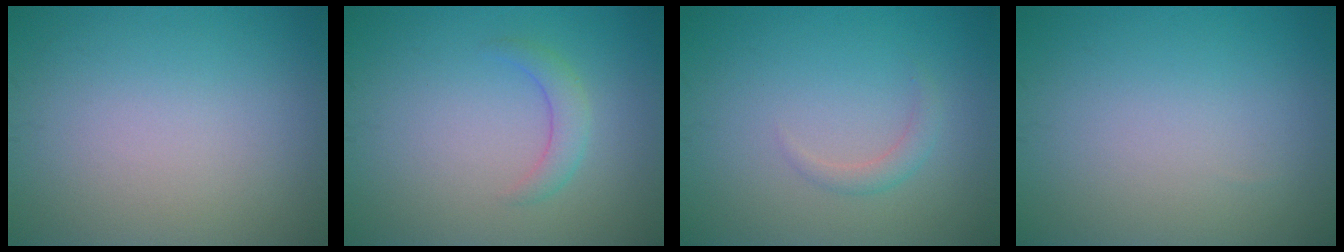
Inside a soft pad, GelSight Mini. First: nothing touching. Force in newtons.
{"total": 1.9, "press": 1.9, "slide": 0.2}
{"total": 1.2, "press": 1.2, "slide": 0.1}
{"total": 0.0}